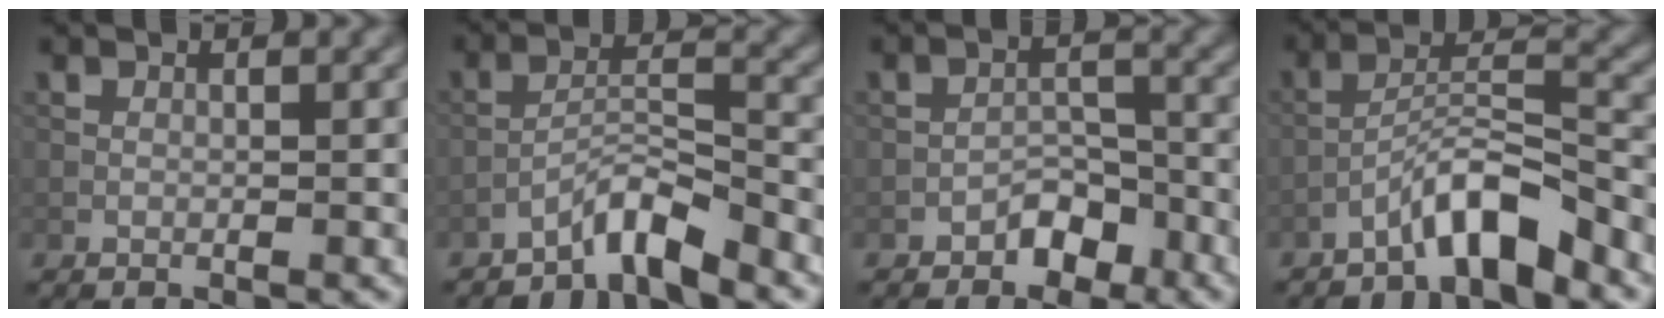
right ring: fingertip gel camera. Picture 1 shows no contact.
{"total": 3.8, "force": [-3.3, 0.4, 1.9], "torque": [-0.034, 0.012, -0.068]}
{"total": 2.9, "force": [-2.1, 1.5, 1.4], "torque": [-0.014, 0.013, -0.035]}
{"total": 5.3, "force": [-4.0, 0.9, 3.4], "torque": [-0.060, 0.015, -0.078]}